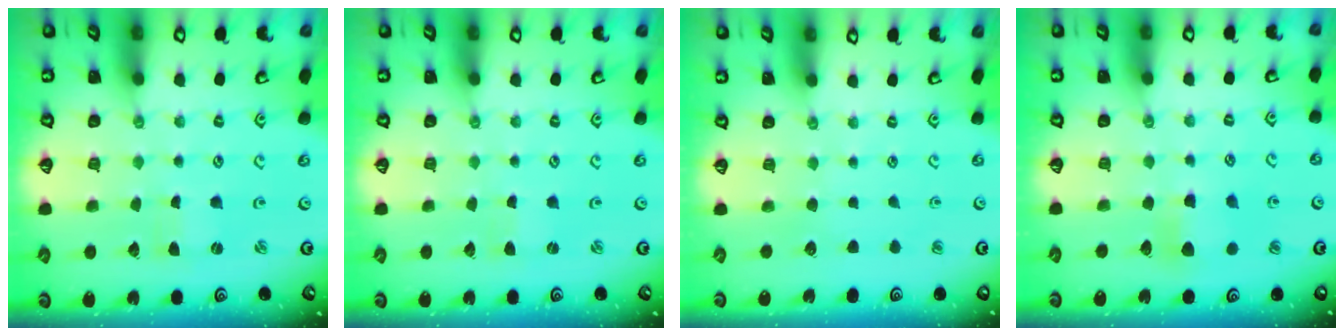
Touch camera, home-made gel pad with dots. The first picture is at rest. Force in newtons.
{"total": 0.0}
{"total": 0.0}
{"total": 7.1, "press": 7.1, "slide": 0.4}